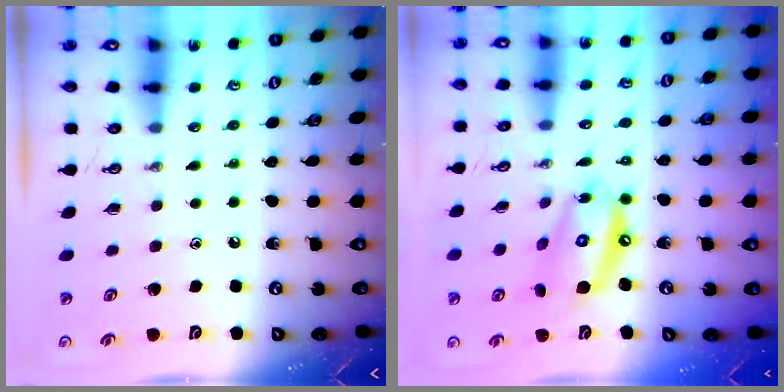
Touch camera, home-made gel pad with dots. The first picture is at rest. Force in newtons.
{"total": 12.5, "press": 12.5, "slide": 1.3}